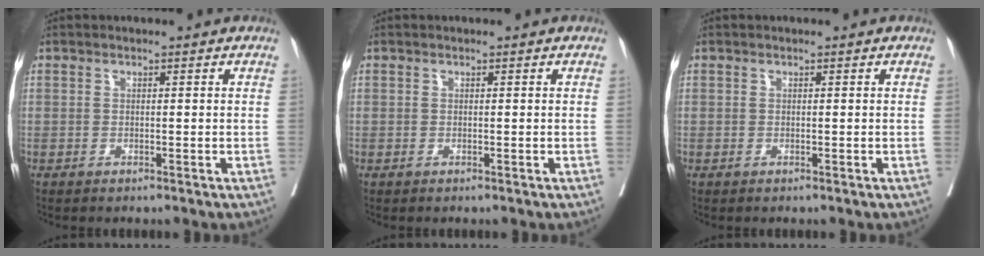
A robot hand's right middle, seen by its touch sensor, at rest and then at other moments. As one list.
[{"total": 0.0}, {"total": 0.0}]